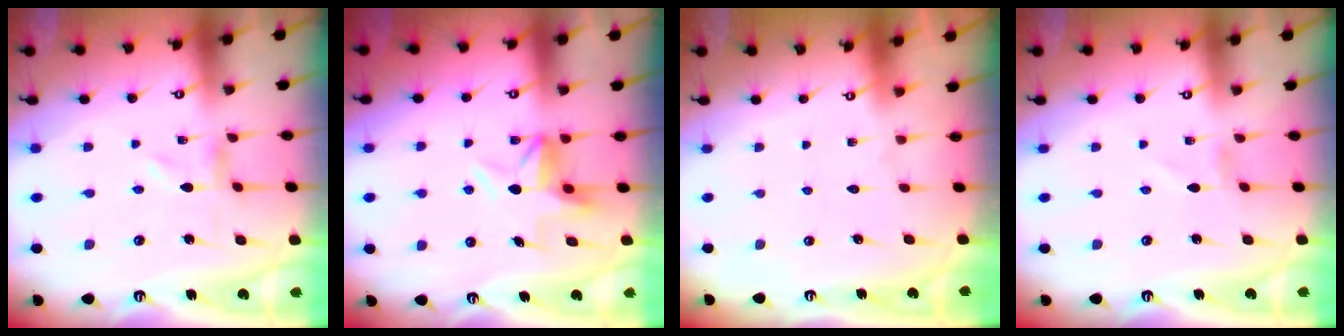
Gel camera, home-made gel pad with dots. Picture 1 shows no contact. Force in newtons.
{"total": 6.2, "press": 6.2, "slide": 0.4}
{"total": 1.8, "press": 1.8, "slide": 0.1}
{"total": 1.1, "press": 1.1, "slide": 0.1}